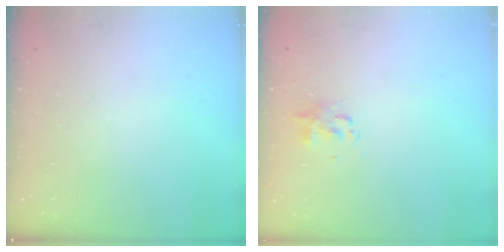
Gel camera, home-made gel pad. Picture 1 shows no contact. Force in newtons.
{"total": 1.4, "press": 1.3, "slide": 0.5}